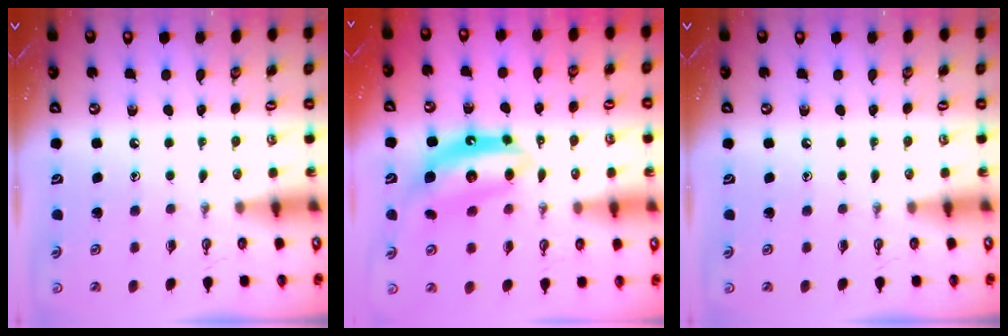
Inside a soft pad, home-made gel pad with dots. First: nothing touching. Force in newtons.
{"total": 11.0, "press": 10.9, "slide": 1.1}
{"total": 0.0}